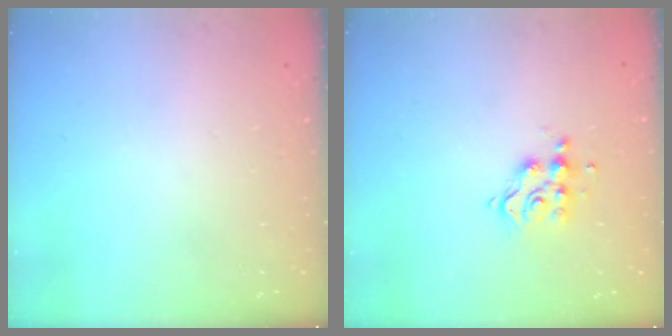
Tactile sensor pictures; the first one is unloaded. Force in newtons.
{"total": 7.1, "press": 7.1, "slide": 0.5}